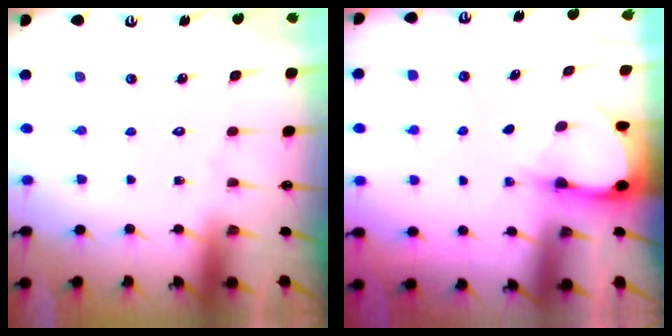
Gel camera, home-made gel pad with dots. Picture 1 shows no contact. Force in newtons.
{"total": 2.9, "press": 2.9, "slide": 0.3}